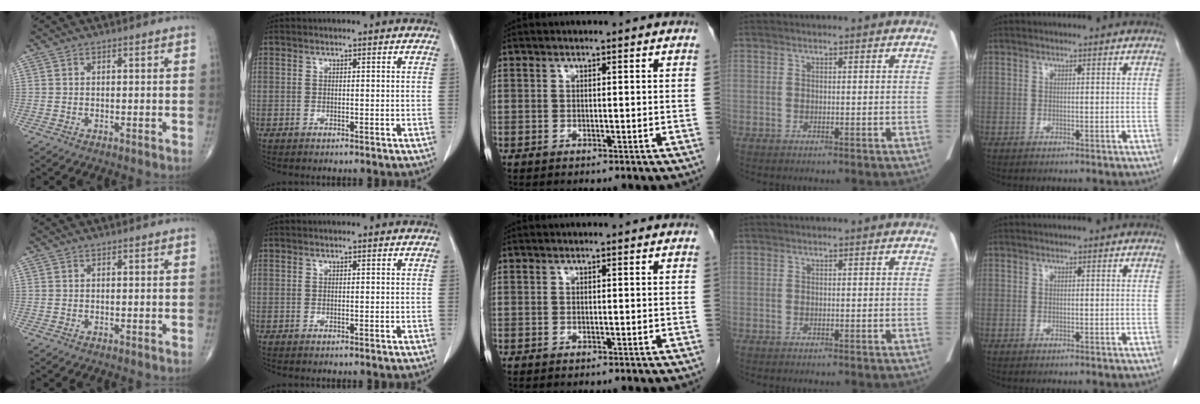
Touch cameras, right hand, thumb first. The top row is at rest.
{}